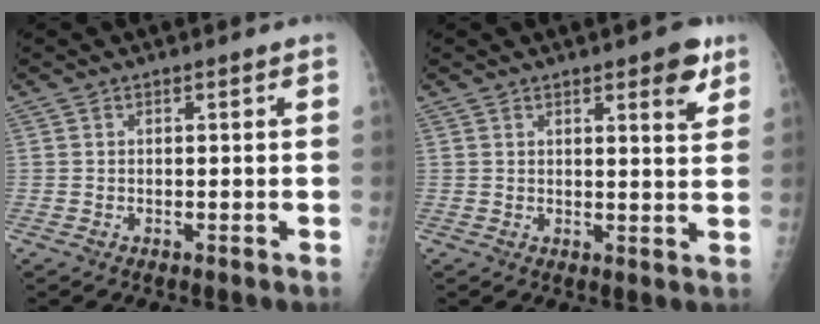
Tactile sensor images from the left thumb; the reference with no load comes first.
{"total": 5.8, "force": [3.4, 1.6, 4.4], "torque": [-0.043, -0.016, 0.038]}